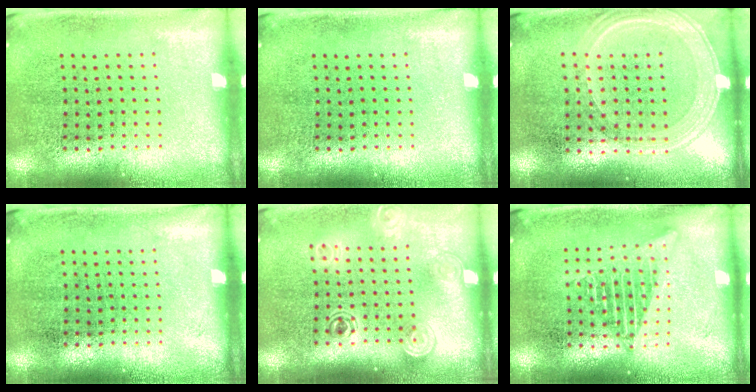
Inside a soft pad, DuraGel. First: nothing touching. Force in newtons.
{"total": 0.0}
{"total": 1.2, "press": 1.2, "slide": 0.3}
{"total": 0.0}
{"total": 1.6, "press": 1.2, "slide": 1.0}
{"total": 2.0, "press": 2.0, "slide": 0.2}